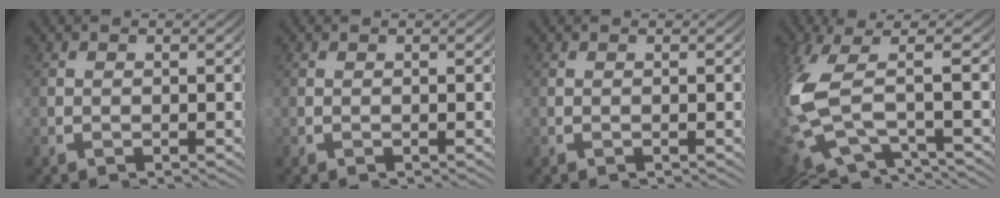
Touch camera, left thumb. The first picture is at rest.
{"total": 0.0}
{"total": 0.0}
{"total": 4.2, "force": [-1.7, -0.8, 3.8], "torque": [-0.136, 0.000, -0.012]}